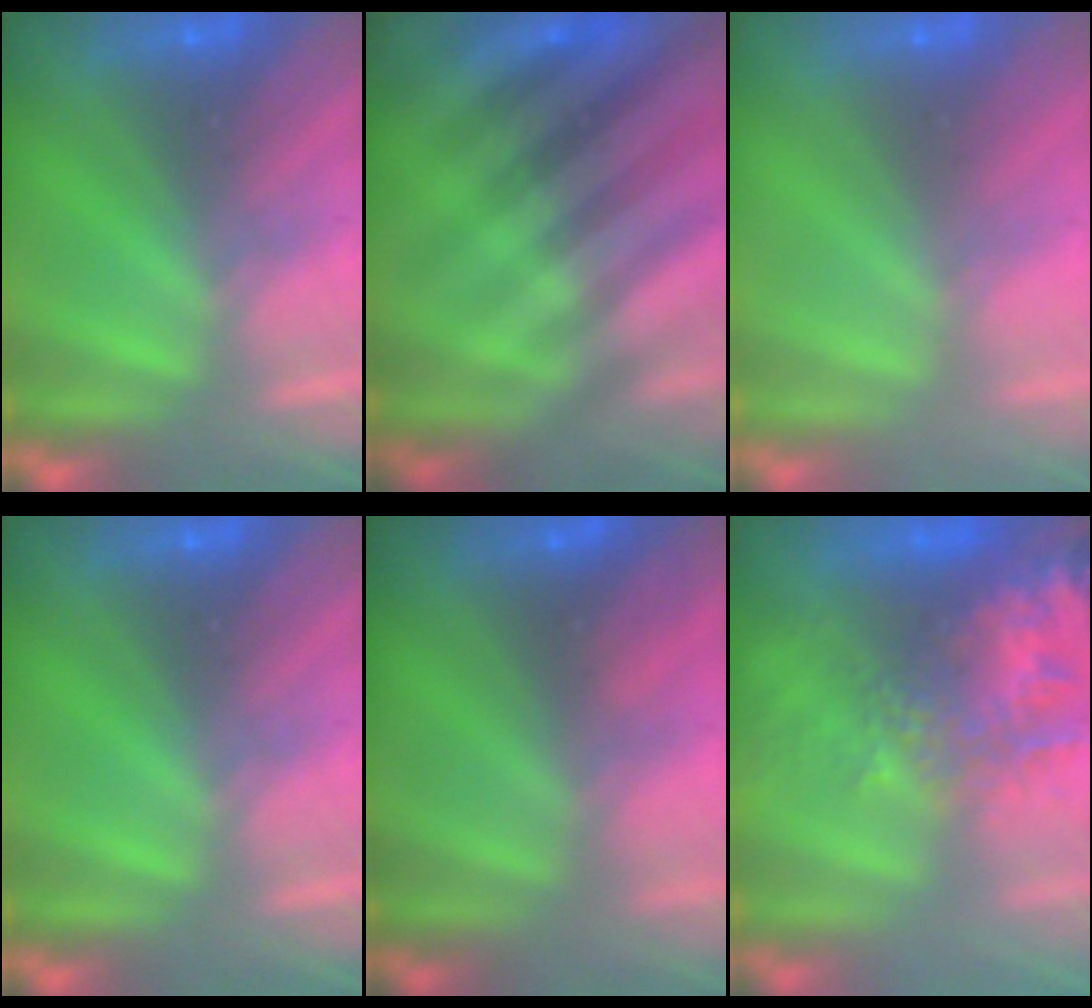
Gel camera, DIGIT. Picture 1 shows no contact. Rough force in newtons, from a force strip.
{"total": 2.8}
{"total": 3.4}
{"total": 0.0}
{"total": 4.4}
{"total": 7.5}